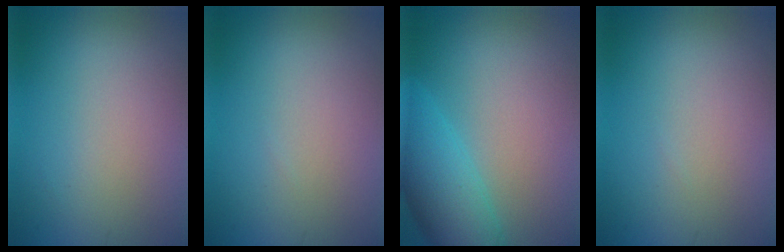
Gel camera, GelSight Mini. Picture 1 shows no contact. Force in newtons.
{"total": 0.0}
{"total": 5.8, "press": 5.8, "slide": 0.2}
{"total": 0.0}